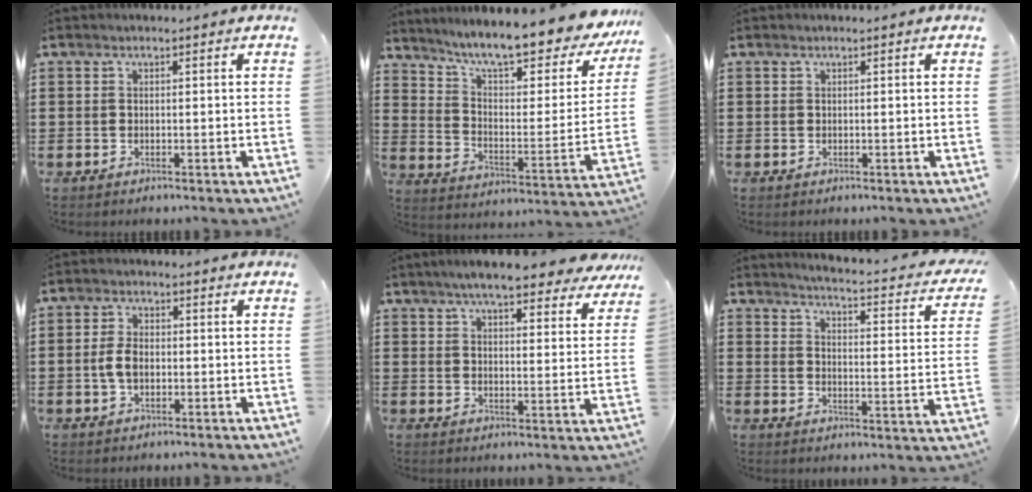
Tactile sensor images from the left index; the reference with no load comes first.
{"total": 10.6, "force": [9.0, 0.9, 5.5], "torque": [-0.118, -0.067, 0.146]}
{"total": 0.0}
{"total": 3.9, "force": [-0.4, 2.2, 3.1], "torque": [-0.076, 0.001, -0.013]}
{"total": 7.0, "force": [6.2, 0.8, 3.3], "torque": [-0.078, -0.018, 0.108]}
{"total": 2.8, "force": [2.5, -0.6, 1.3], "torque": [-0.044, -0.030, 0.031]}